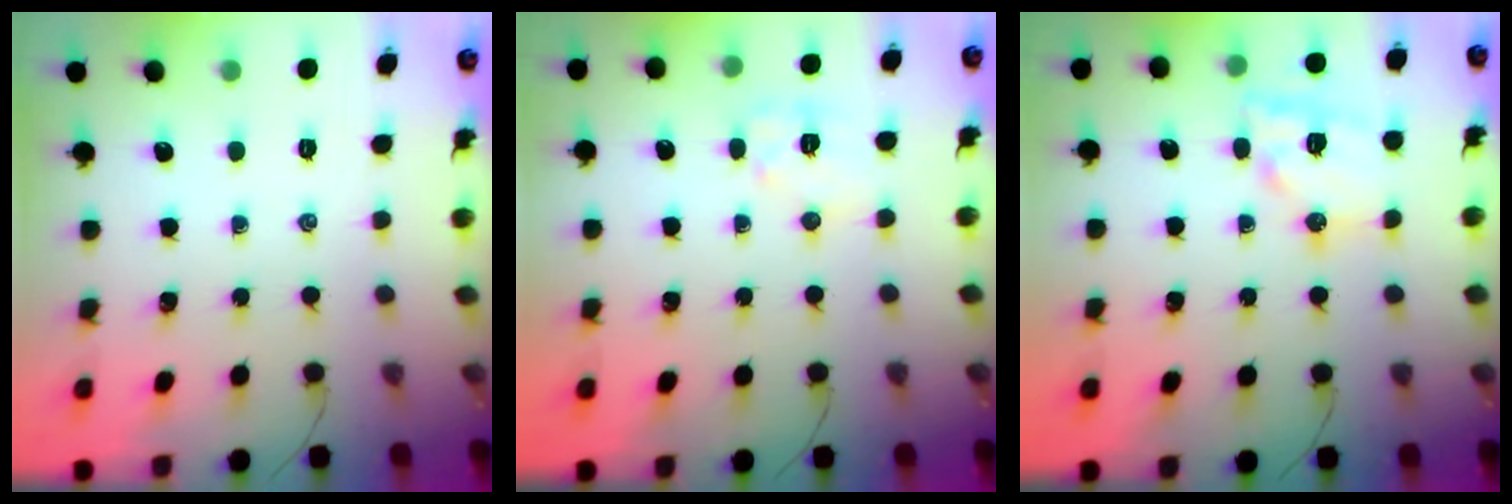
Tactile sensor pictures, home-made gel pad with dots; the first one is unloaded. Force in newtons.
{"total": 7.1, "press": 7.1, "slide": 0.5}
{"total": 13.5, "press": 13.4, "slide": 2.0}